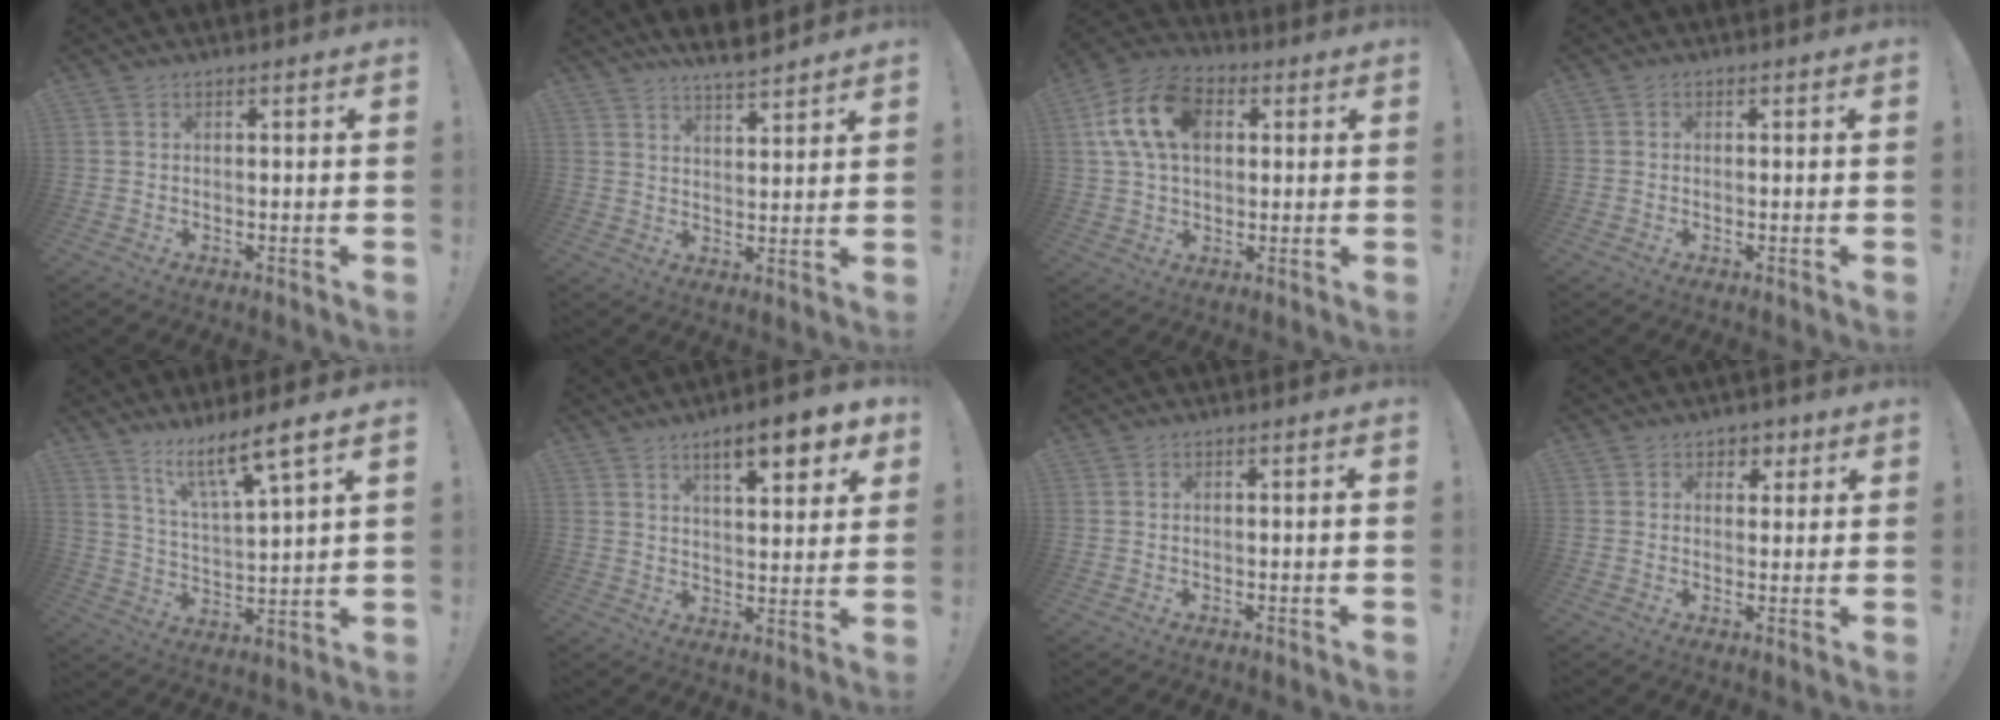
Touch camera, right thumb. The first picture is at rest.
{"total": 6.9, "force": [6.3, 1.1, 2.7], "torque": [-0.051, -0.035, 0.115]}
{"total": 16.1, "force": [4.1, 10.9, 11.1], "torque": [-0.207, 0.009, 0.078]}
{"total": 0.6, "force": [-0.1, 0.6, 0.1], "torque": [-0.003, 0.003, -0.002]}
{"total": 10.9, "force": [8.2, 0.5, 7.2], "torque": [-0.119, -0.055, 0.130]}
{"total": 10.8, "force": [6.5, 2.7, 8.2], "torque": [-0.111, -0.033, 0.104]}
{"total": 0.7, "force": [0.0, -0.2, 0.7], "torque": [-0.015, 0.001, 0.000]}
{"total": 4.0, "force": [1.9, 3.4, 0.9], "torque": [0.008, -0.011, 0.030]}